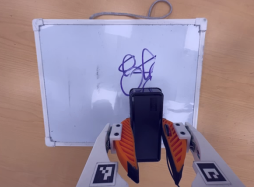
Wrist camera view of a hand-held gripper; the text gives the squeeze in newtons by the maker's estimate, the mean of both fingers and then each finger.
{"total": 8.3, "left": 7.1, "right": 9.4}